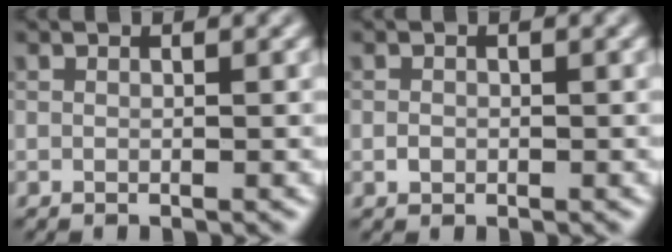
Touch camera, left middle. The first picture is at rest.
{"total": 0.8, "force": [-0.2, 0.6, 0.4], "torque": [-0.006, -0.001, -0.005]}